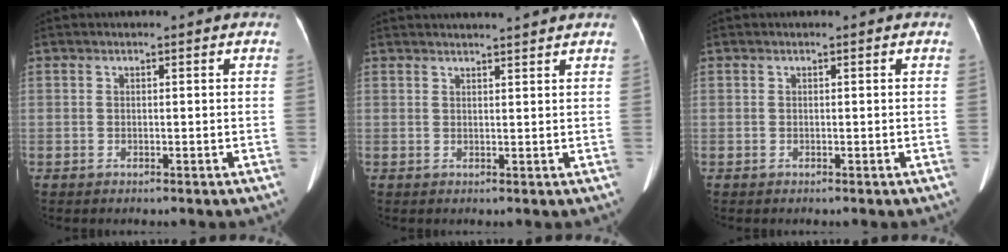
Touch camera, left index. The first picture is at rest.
{"total": 5.4, "force": [5.1, -0.6, 1.7], "torque": [-0.021, 0.017, 0.060]}
{"total": 0.0}